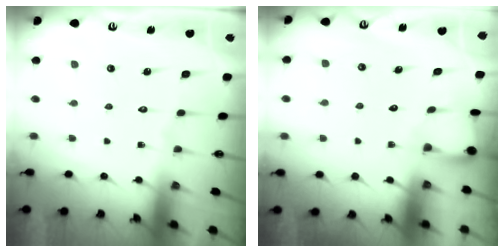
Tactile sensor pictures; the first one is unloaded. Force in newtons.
{"total": 2.8, "press": 2.8, "slide": 0.1}